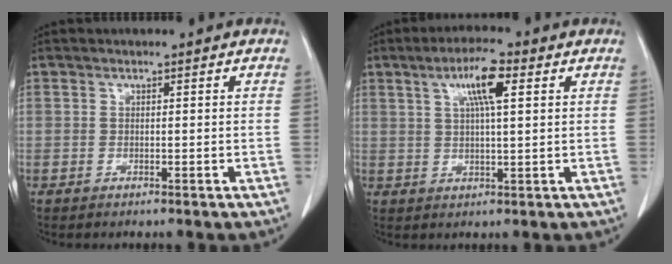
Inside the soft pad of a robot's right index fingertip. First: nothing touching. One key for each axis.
{"total": 6.7, "fx": 2.7, "fy": 0.8, "fz": 6.1, "tx": -0.112, "ty": 0.007, "tz": 0.046}